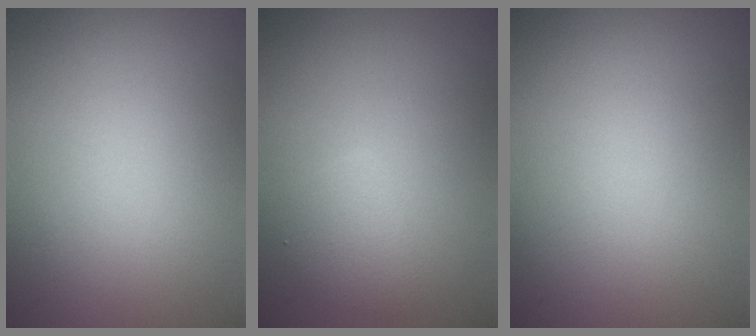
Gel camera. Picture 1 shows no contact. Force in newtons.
{"total": 1.9, "press": 1.9, "slide": 0.0}
{"total": 0.0}